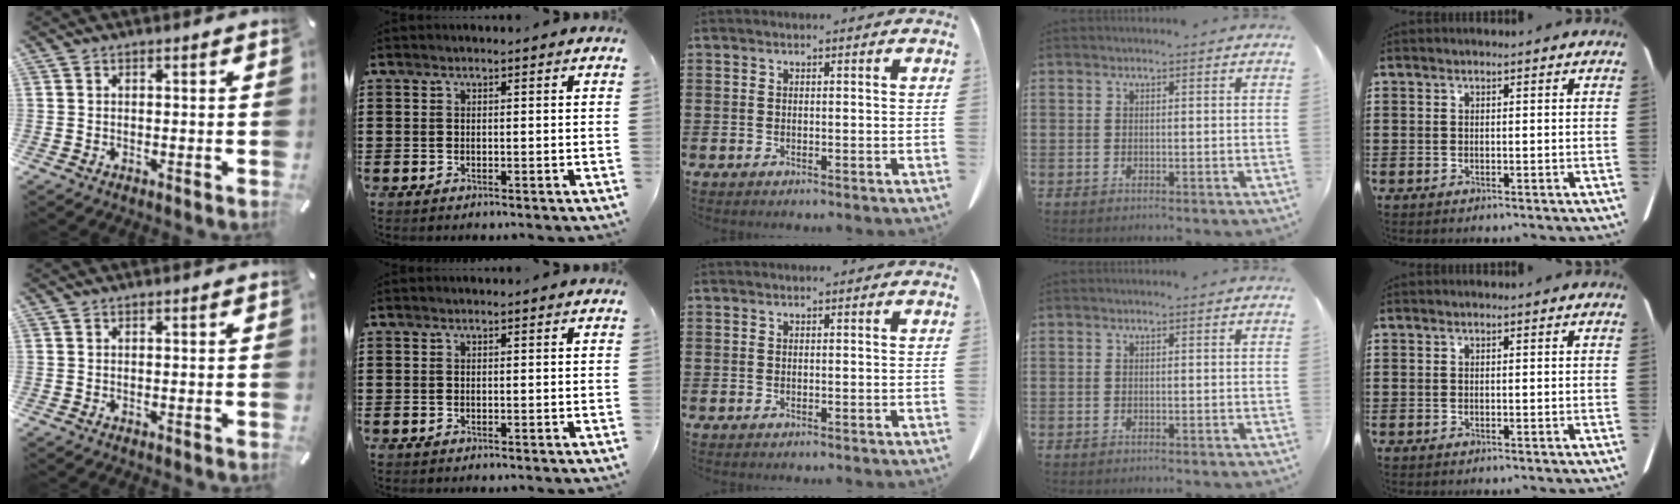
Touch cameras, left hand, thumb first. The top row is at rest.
{}